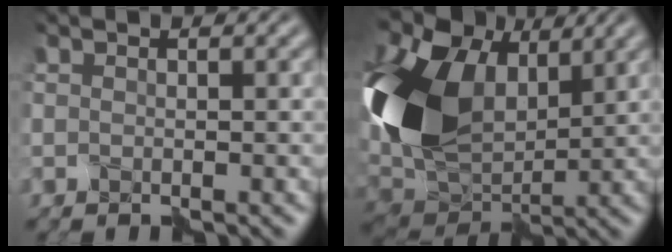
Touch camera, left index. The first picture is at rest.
{"total": 13.6, "force": [3.7, 8.6, 9.8], "torque": [-0.229, 0.026, 0.065]}